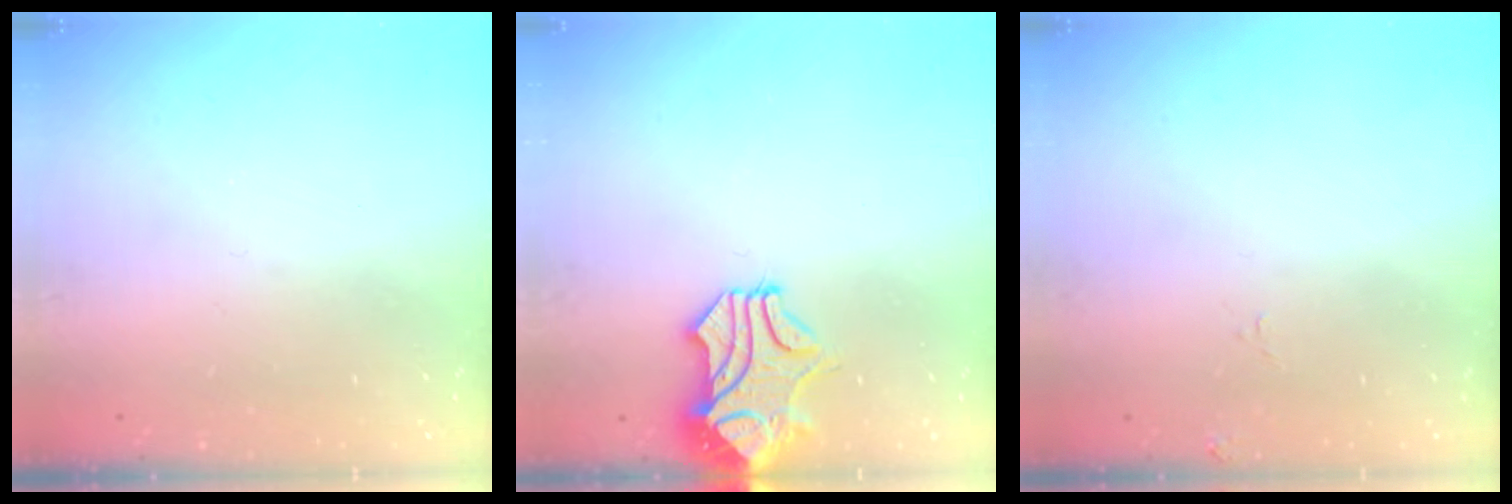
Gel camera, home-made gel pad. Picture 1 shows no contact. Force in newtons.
{"total": 0.8, "press": 0.3, "slide": 0.7}
{"total": 1.2, "press": 1.2, "slide": 0.4}